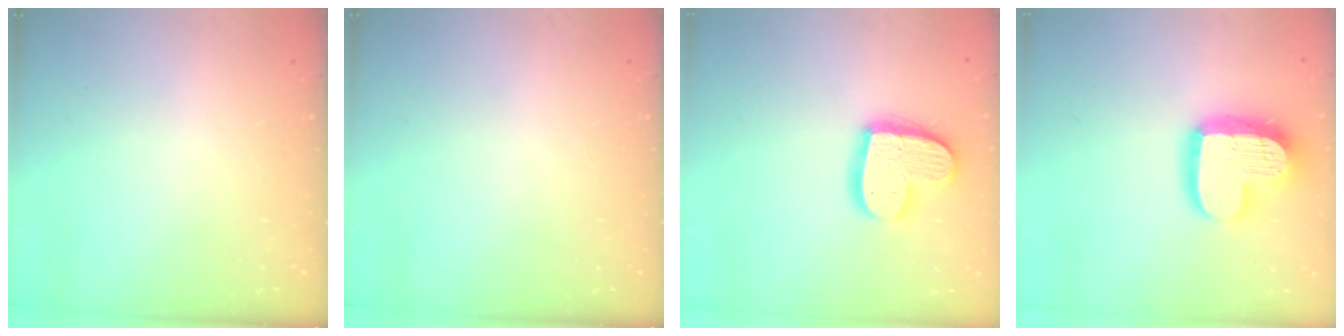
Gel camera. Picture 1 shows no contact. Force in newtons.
{"total": 0.0}
{"total": 16.2, "press": 16.1, "slide": 1.5}
{"total": 18.1, "press": 18.0, "slide": 1.5}